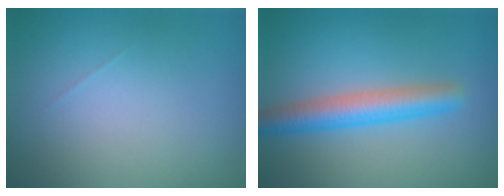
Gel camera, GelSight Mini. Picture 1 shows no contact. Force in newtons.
{"total": 3.9, "press": 3.9, "slide": 0.1}